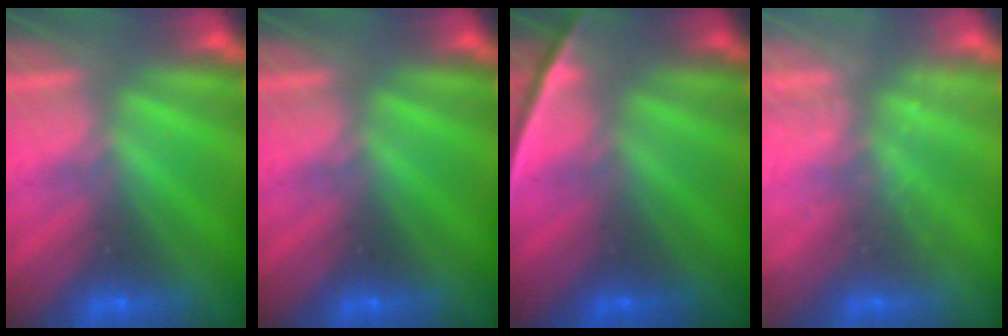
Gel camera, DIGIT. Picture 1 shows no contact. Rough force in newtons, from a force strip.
{"total": 0.0}
{"total": 2.3}
{"total": 2.1}